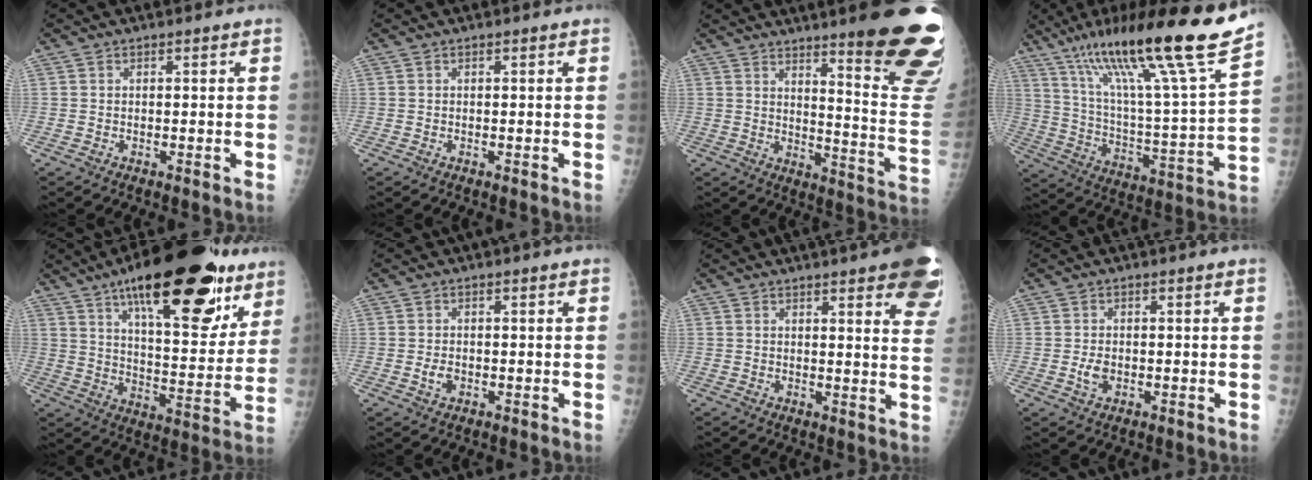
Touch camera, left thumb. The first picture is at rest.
{"total": 0.0}
{"total": 21.0, "force": [14.5, 2.2, 15.0], "torque": [-0.165, -0.113, 0.189]}
{"total": 26.8, "force": [18.5, 1.4, 19.4], "torque": [-0.301, -0.065, 0.313]}
{"total": 29.0, "force": [16.9, 10.4, 21.1], "torque": [-0.280, -0.043, 0.253]}
{"total": 1.9, "force": [-0.3, 1.4, 1.3], "torque": [-0.022, 0.000, -0.005]}
{"total": 16.2, "force": [10.2, 3.7, 12.1], "torque": [-0.126, -0.034, 0.106]}
{"total": 2.2, "force": [-0.3, 1.3, 1.7], "torque": [-0.034, -0.002, -0.006]}